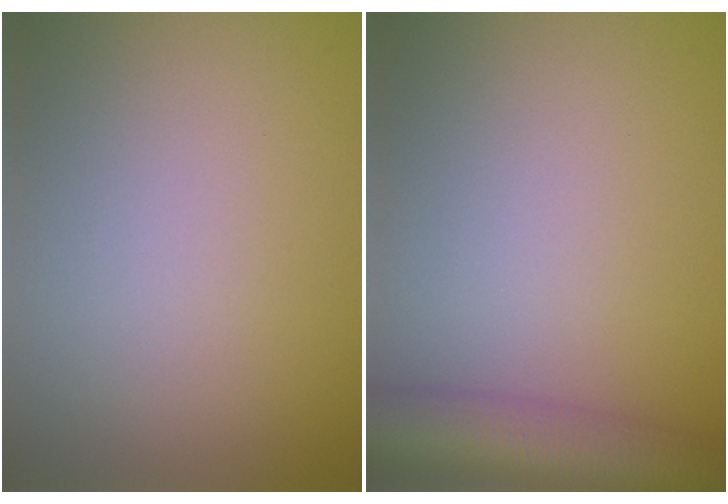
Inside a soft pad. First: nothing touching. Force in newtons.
{"total": 7.2, "press": 7.2, "slide": 0.4}